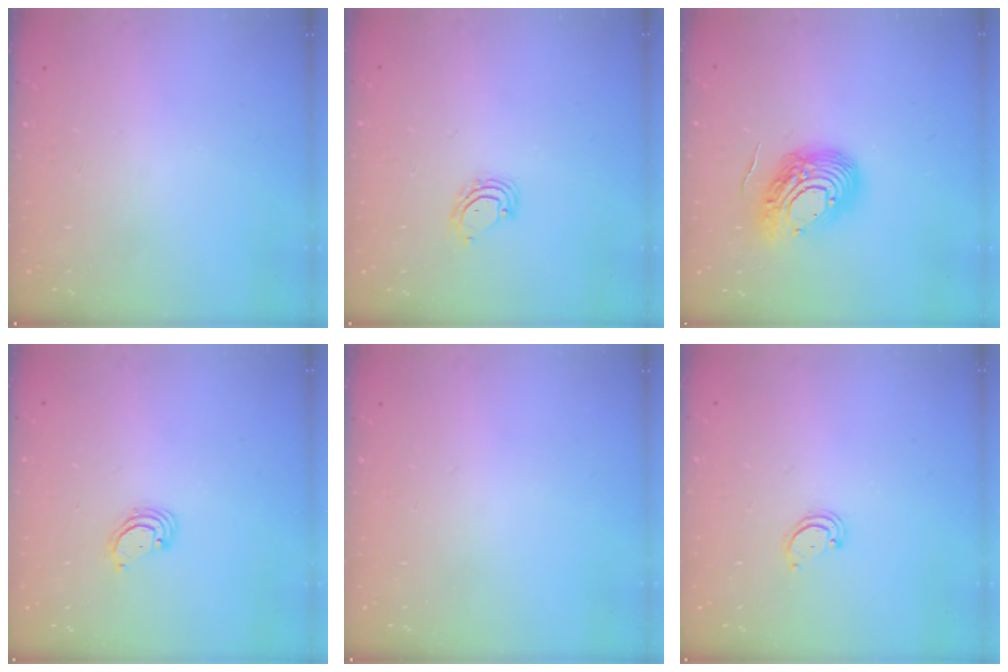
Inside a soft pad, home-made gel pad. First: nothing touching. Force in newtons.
{"total": 5.0, "press": 5.0, "slide": 0.4}
{"total": 14.5, "press": 14.5, "slide": 1.5}
{"total": 2.8, "press": 2.8, "slide": 0.2}
{"total": 0.0}
{"total": 2.2, "press": 2.2, "slide": 0.2}